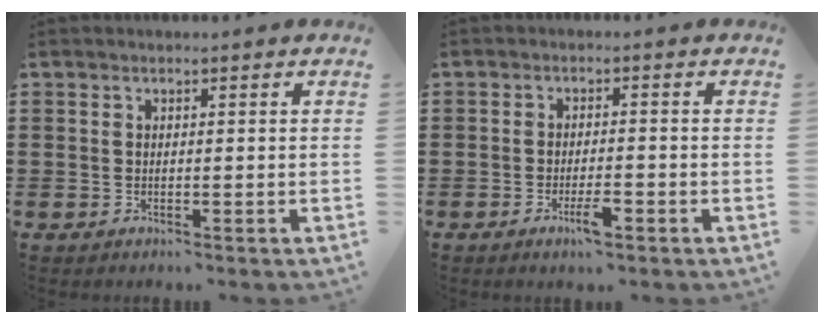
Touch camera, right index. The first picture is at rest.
{"total": 3.6, "force": [-1.8, 0.7, 3.0], "torque": [-0.061, -0.006, -0.036]}